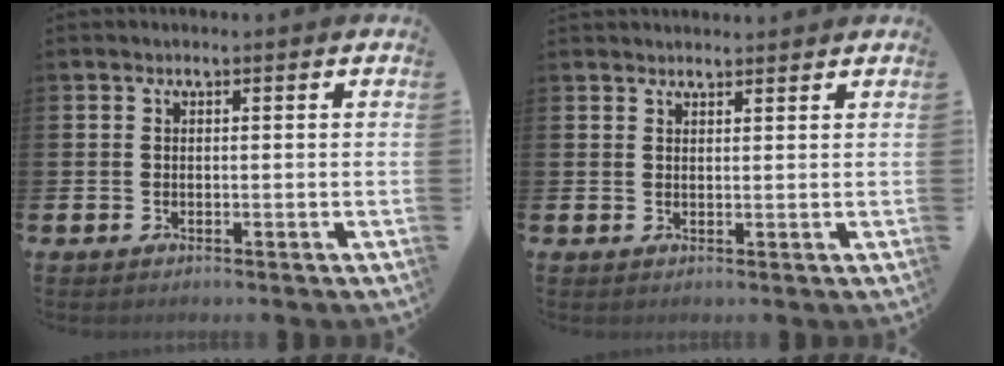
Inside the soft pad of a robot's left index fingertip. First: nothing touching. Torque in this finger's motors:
{"motor_torque": [0.27, -0.49, 0.33, 0.06]}